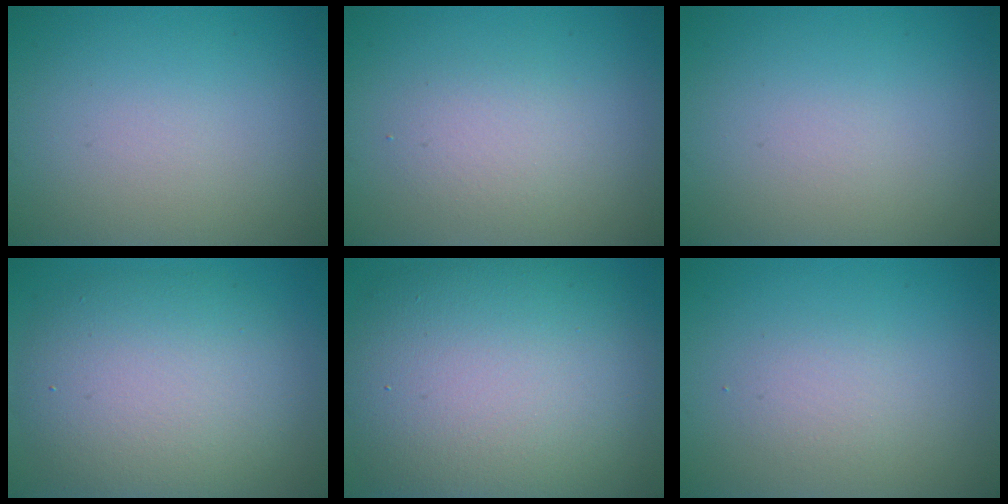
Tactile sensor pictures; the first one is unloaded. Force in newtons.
{"total": 1.9, "press": 1.9, "slide": 0.1}
{"total": 0.0}
{"total": 8.1, "press": 8.1, "slide": 0.5}
{"total": 13.9, "press": 13.9, "slide": 0.8}
{"total": 1.4, "press": 1.4, "slide": 0.1}